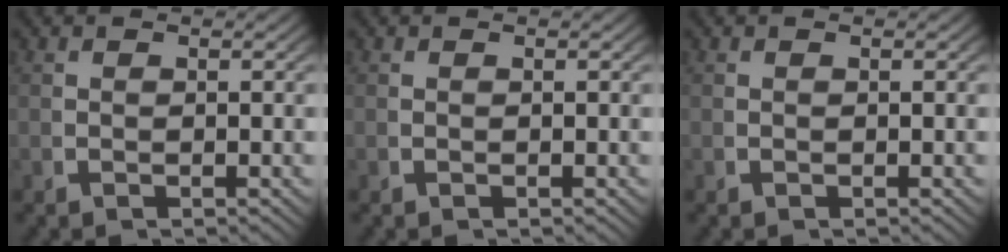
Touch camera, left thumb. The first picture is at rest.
{"total": 0.0}
{"total": 0.0}